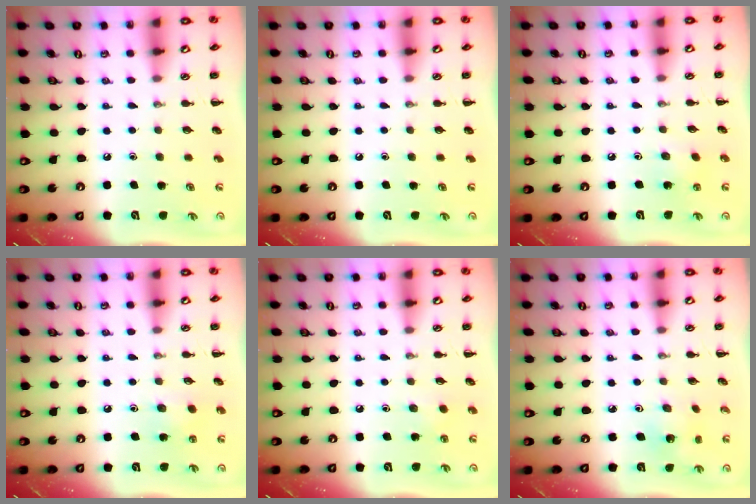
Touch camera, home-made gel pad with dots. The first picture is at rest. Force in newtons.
{"total": 0.0}
{"total": 2.8, "press": 2.7, "slide": 0.8}
{"total": 3.8, "press": 3.7, "slide": 1.1}
{"total": 1.8, "press": 1.7, "slide": 0.6}
{"total": 2.6, "press": 2.4, "slide": 0.9}